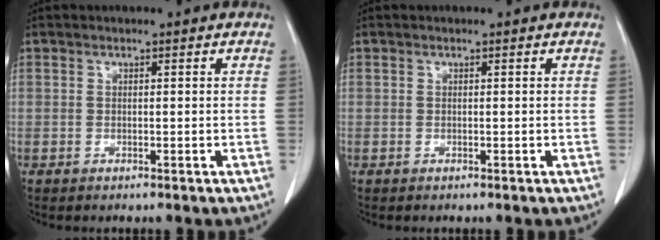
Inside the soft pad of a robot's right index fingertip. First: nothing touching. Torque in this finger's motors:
{"motor_torque": [0.00, 0.00, 0.00, 0.00]}